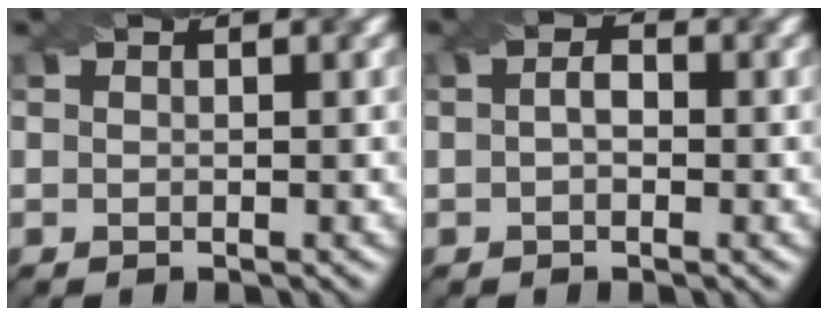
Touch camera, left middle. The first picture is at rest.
{"total": 1.4, "force": [-0.4, 1.1, 0.7], "torque": [0.004, 0.002, -0.008]}